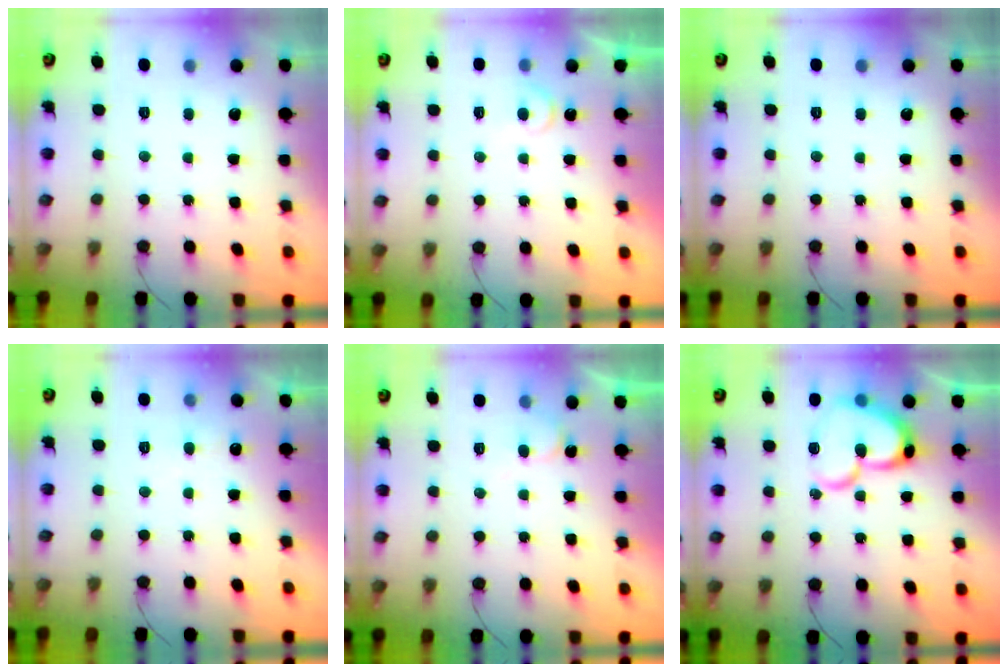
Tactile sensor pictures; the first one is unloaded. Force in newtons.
{"total": 4.0, "press": 3.9, "slide": 0.3}
{"total": 0.0}
{"total": 5.4, "press": 5.3, "slide": 0.5}
{"total": 4.2, "press": 4.2, "slide": 0.4}
{"total": 16.3, "press": 16.3, "slide": 1.3}